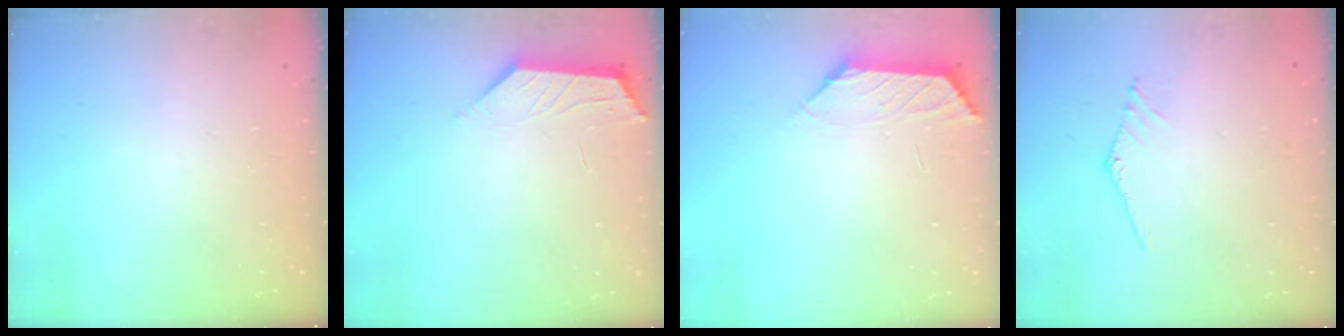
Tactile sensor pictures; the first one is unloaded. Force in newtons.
{"total": 1.8, "press": 1.7, "slide": 0.3}
{"total": 1.2, "press": 1.2, "slide": 0.4}
{"total": 0.8, "press": 0.7, "slide": 0.1}